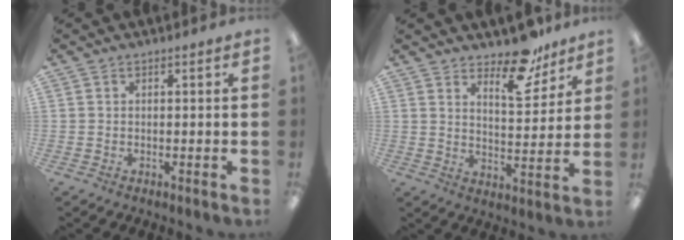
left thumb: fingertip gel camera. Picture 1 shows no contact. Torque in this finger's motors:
{"motor_torque": [0.08, 0.13, -0.29, 0.11, 0.06]}